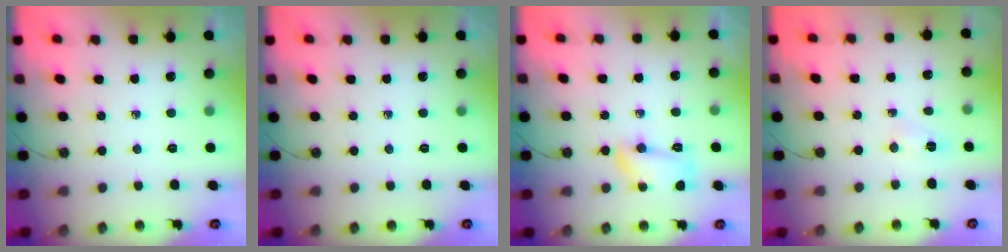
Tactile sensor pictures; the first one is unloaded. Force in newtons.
{"total": 0.0}
{"total": 9.2, "press": 8.2, "slide": 4.3}
{"total": 2.7, "press": 2.5, "slide": 1.1}